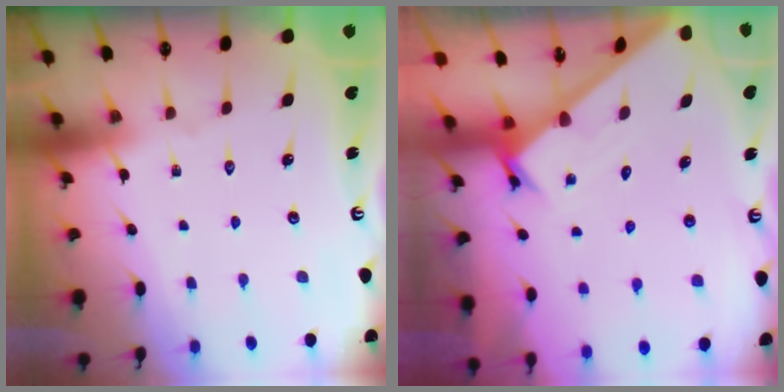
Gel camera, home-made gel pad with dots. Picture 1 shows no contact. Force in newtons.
{"total": 1.7, "press": 1.7, "slide": 0.1}